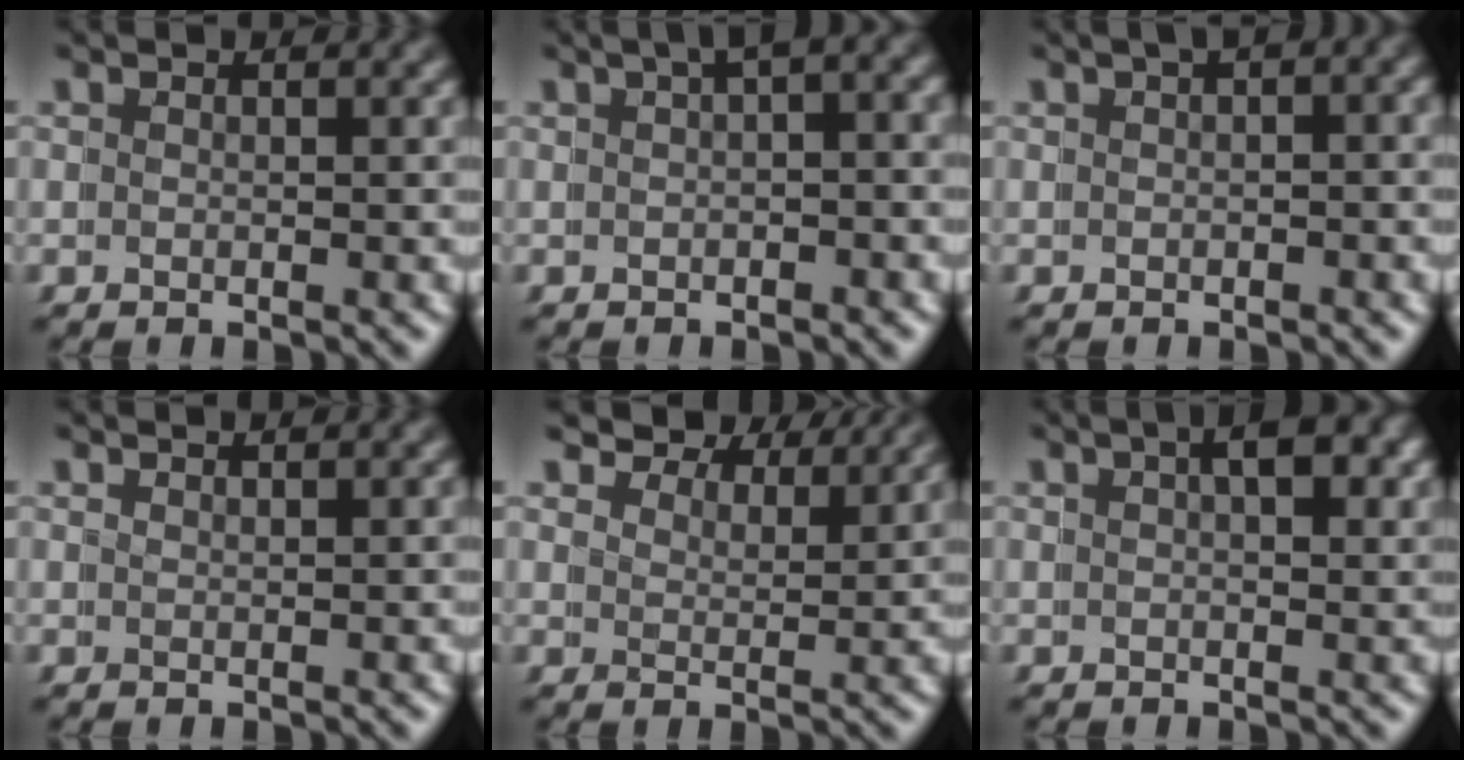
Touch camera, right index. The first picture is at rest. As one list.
[{"total": 2.2, "force": [0.7, 0.5, 2.0], "torque": [-0.013, 0.018, 0.006]}, {"total": 1.4, "force": [0.3, 0.8, 1.2], "torque": [-0.003, 0.015, -0.004]}, {"total": 1.1, "force": [0.9, -0.7, 0.0], "torque": [0.002, 0.001, 0.017]}, {"total": 5.4, "force": [5.3, 0.2, 0.9], "torque": [-0.007, 0.007, 0.081]}, {"total": 3.1, "force": [1.3, 0.6, 2.7], "torque": [-0.022, 0.013, 0.017]}]